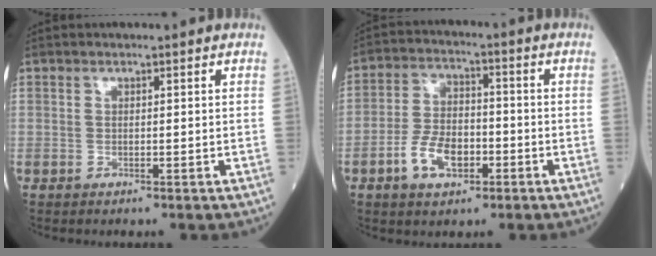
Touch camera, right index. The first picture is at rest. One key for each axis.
{"total": 7.6, "fx": -3.2, "fy": 4.1, "fz": 5.5, "tx": -0.113, "ty": 0.010, "tz": -0.060}